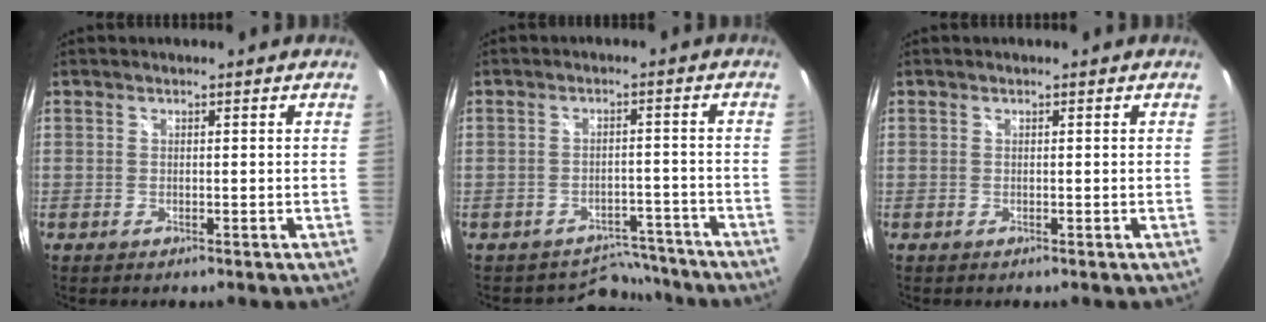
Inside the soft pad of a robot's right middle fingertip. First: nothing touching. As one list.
[{"total": 5.8, "force": [-5.2, 2.3, -1.1], "torque": [0.021, 0.025, -0.072]}, {"total": 0.0}]